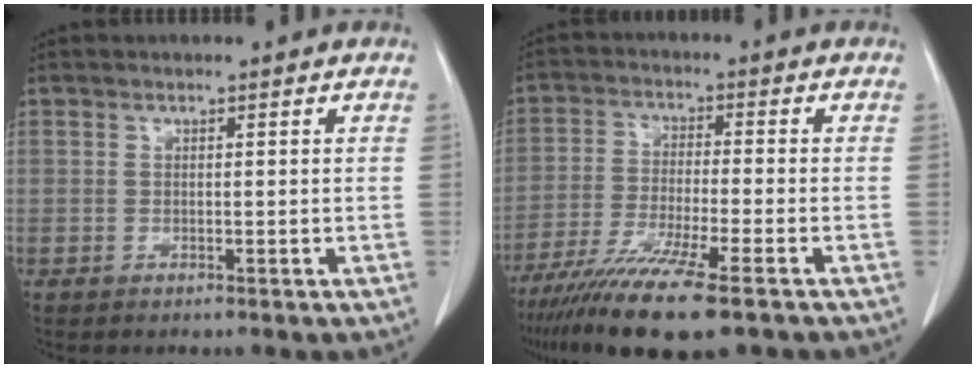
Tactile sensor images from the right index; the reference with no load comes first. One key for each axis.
{"total": 12.8, "fx": -8.9, "fy": 0.5, "fz": 9.2, "tx": -0.171, "ty": -0.035, "tz": -0.151}